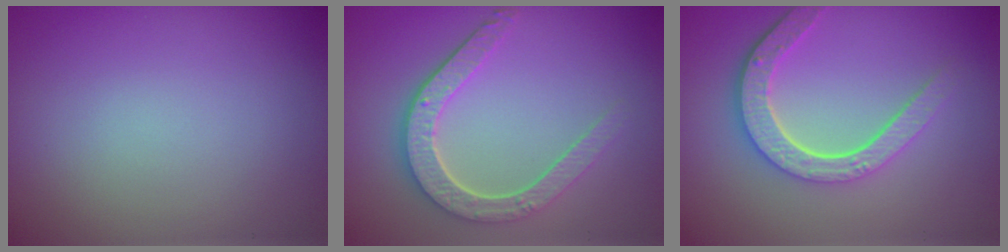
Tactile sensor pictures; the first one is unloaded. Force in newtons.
{"total": 4.5, "press": 3.6, "slide": 2.7}
{"total": 4.7, "press": 3.6, "slide": 3.0}